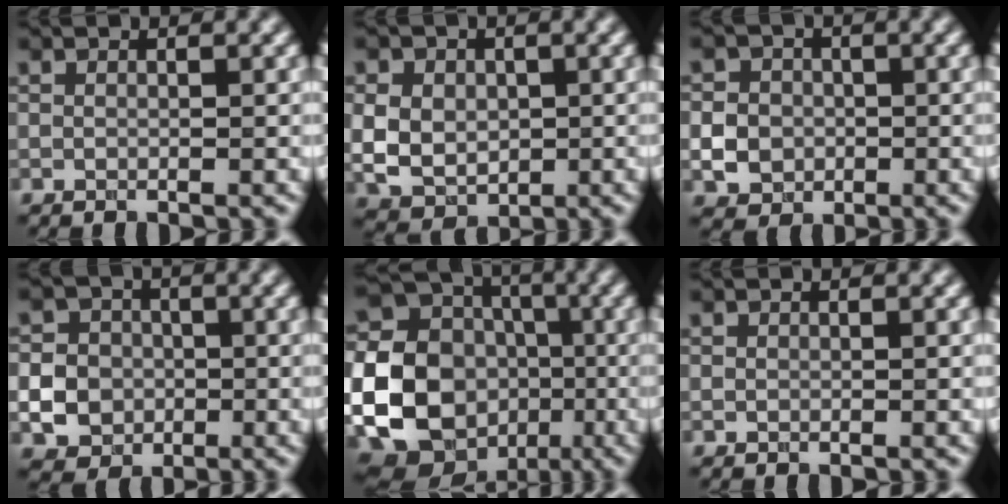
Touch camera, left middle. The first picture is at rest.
{"total": 5.6, "force": [0.3, 4.6, 3.2], "torque": [-0.061, 0.005, -0.005]}
{"total": 3.6, "force": [-0.5, 3.3, 1.4], "torque": [-0.016, 0.000, -0.022]}
{"total": 6.9, "force": [-1.1, 6.4, 2.1], "torque": [-0.036, 0.006, -0.046]}
{"total": 26.1, "force": [-4.2, 24.3, 8.5], "torque": [-0.200, -0.020, -0.121]}
{"total": 0.0}